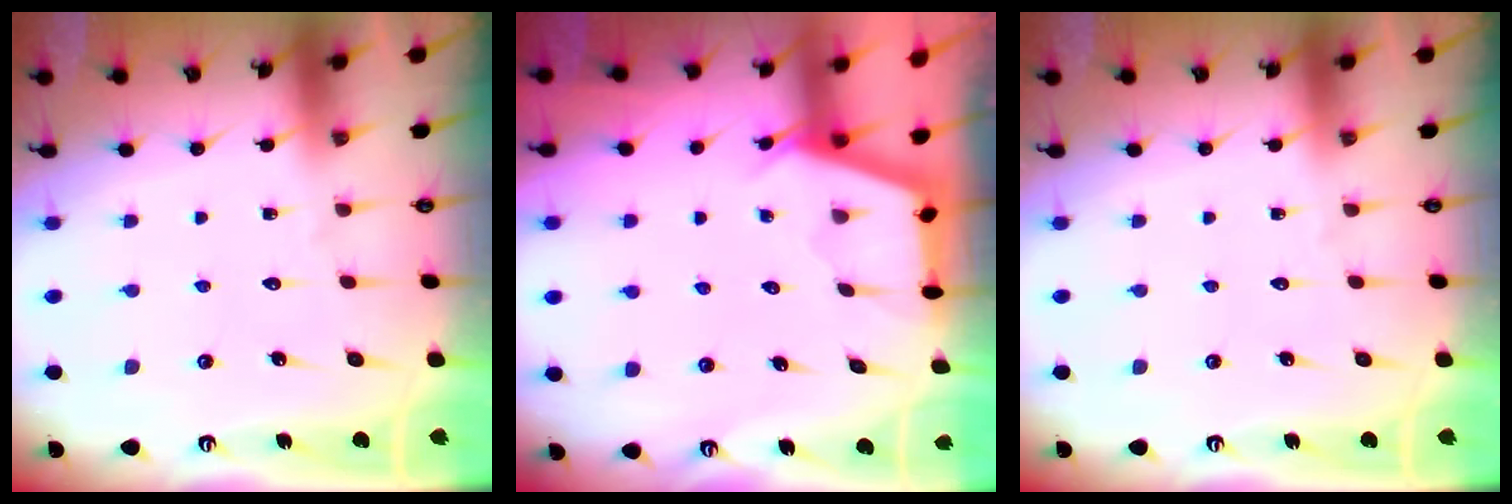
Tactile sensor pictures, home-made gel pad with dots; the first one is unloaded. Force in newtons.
{"total": 2.8, "press": 2.8, "slide": 0.3}
{"total": 0.0}